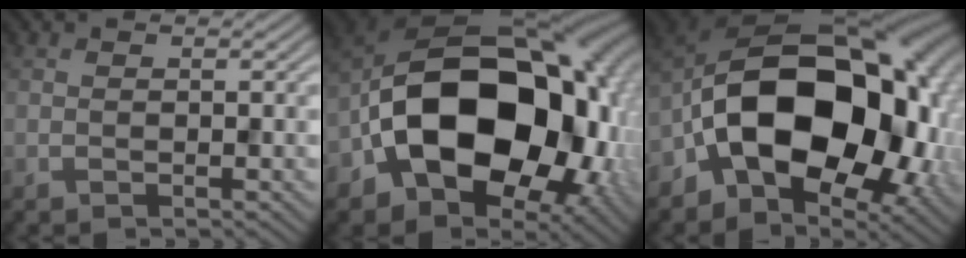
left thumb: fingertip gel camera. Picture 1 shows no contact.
{"total": 20.5, "force": [-5.1, 13.9, 14.1], "torque": [-0.249, -0.030, -0.077]}
{"total": 18.5, "force": [-4.2, 12.2, 13.3], "torque": [-0.210, -0.020, -0.067]}